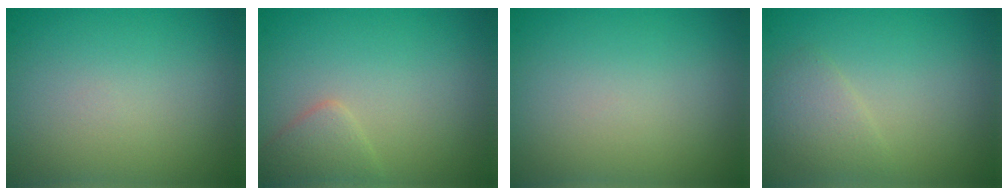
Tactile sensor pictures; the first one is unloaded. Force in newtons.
{"total": 1.8, "press": 1.8, "slide": 0.0}
{"total": 0.0}
{"total": 1.8, "press": 1.8, "slide": 0.2}